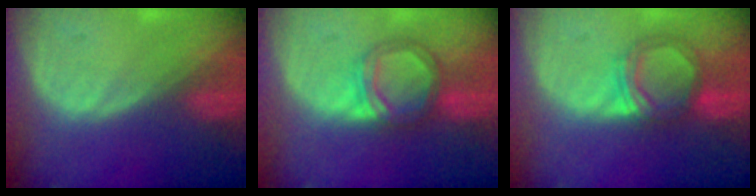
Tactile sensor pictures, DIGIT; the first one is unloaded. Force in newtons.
{"total": 5.4, "press": 5.3, "slide": 1.0}
{"total": 5.5, "press": 5.2, "slide": 1.8}